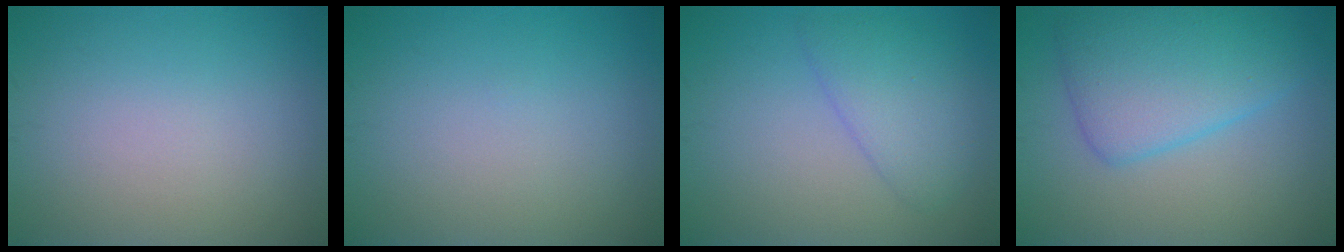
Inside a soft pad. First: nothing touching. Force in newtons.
{"total": 0.0}
{"total": 3.4, "press": 3.4, "slide": 0.2}
{"total": 6.1, "press": 6.1, "slide": 0.2}